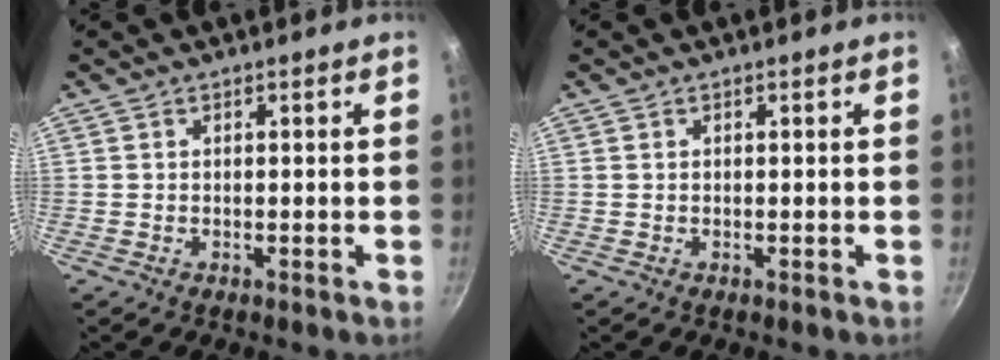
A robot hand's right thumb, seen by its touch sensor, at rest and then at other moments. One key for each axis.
{"total": 0.0}